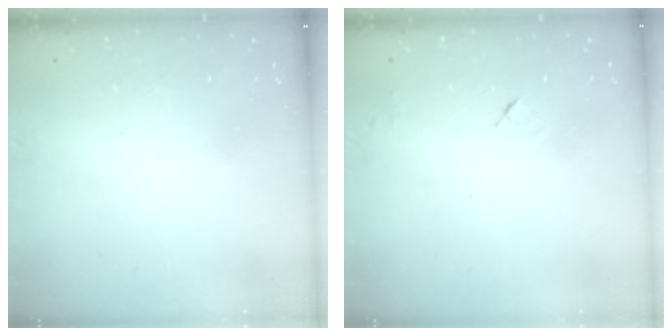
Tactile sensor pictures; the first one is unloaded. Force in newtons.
{"total": 3.7, "press": 3.6, "slide": 0.5}